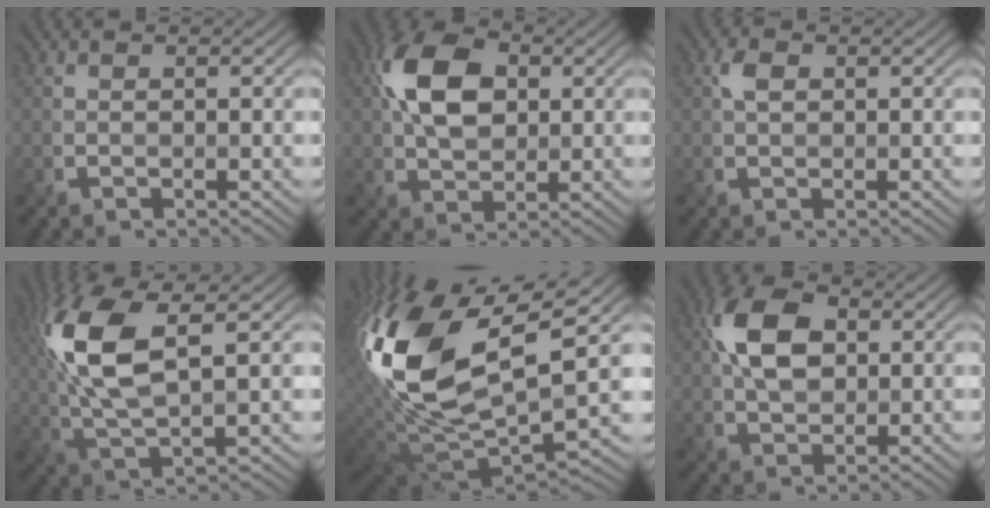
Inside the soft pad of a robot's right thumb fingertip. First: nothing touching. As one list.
[{"total": 9.6, "force": [2.1, 6.2, 6.9], "torque": [-0.151, 0.015, 0.035]}, {"total": 1.9, "force": [0.6, 1.2, 1.4], "torque": [-0.032, 0.004, 0.012]}, {"total": 12.2, "force": [3.1, 4.9, 10.8], "torque": [-0.258, 0.008, 0.065]}, {"total": 18.6, "force": [5.6, 9.3, 15.1], "torque": [-0.342, 0.011, 0.094]}, {"total": 8.2, "force": [1.7, 5.3, 6.0], "torque": [-0.128, 0.014, 0.028]}]